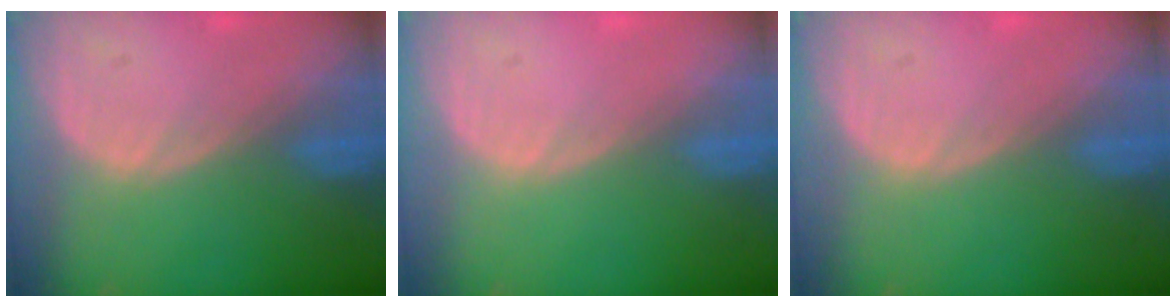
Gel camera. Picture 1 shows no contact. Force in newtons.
{"total": 0.0}
{"total": 0.0}